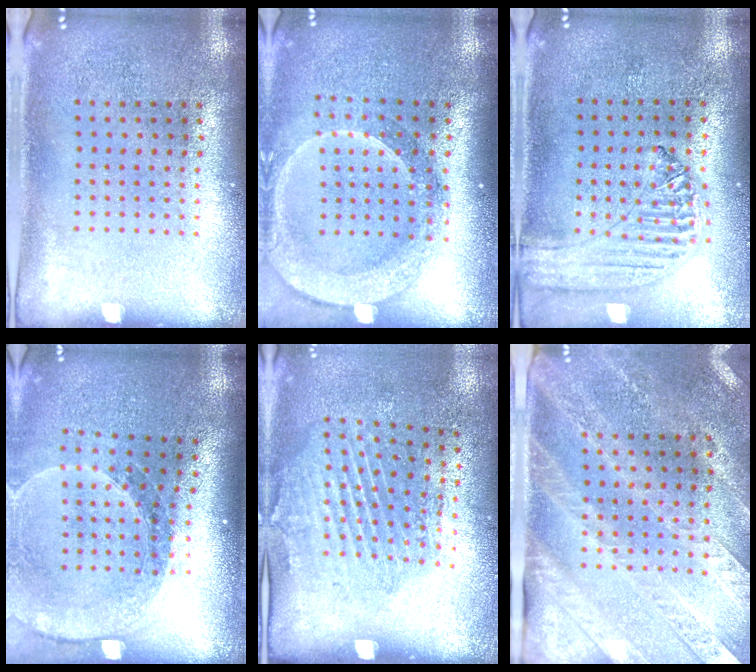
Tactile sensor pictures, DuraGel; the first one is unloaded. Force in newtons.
{"total": 2.4, "press": 1.9, "slide": 1.4}
{"total": 1.2, "press": 1.2, "slide": 0.1}
{"total": 1.7, "press": 1.7, "slide": 0.2}
{"total": 2.0, "press": 1.1, "slide": 1.7}
{"total": 2.7, "press": 2.4, "slide": 1.2}